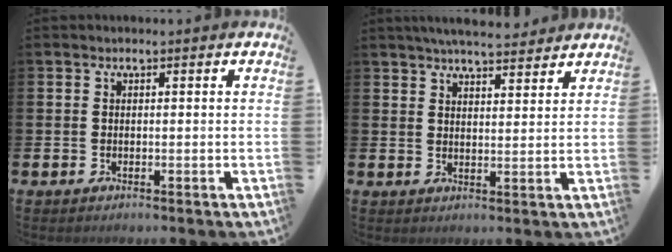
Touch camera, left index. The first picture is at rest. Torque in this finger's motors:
{"motor_torque": [1.03, -1.11, 0.41, 0.14]}